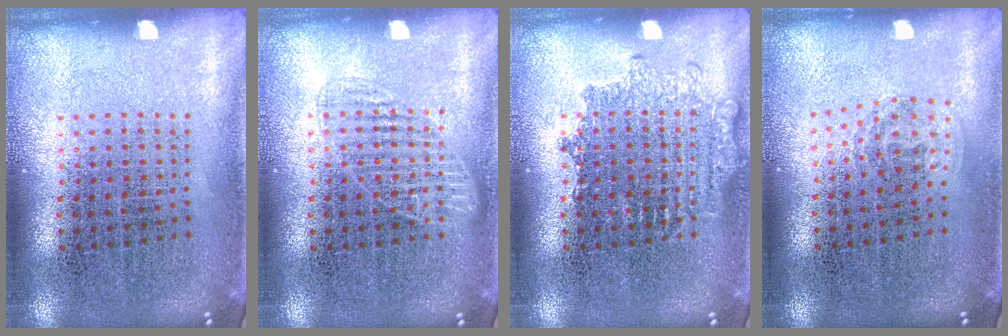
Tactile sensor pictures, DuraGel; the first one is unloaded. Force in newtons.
{"total": 1.6, "press": 1.6, "slide": 0.3}
{"total": 1.7, "press": 1.6, "slide": 0.3}
{"total": 1.0, "press": 0.6, "slide": 0.7}